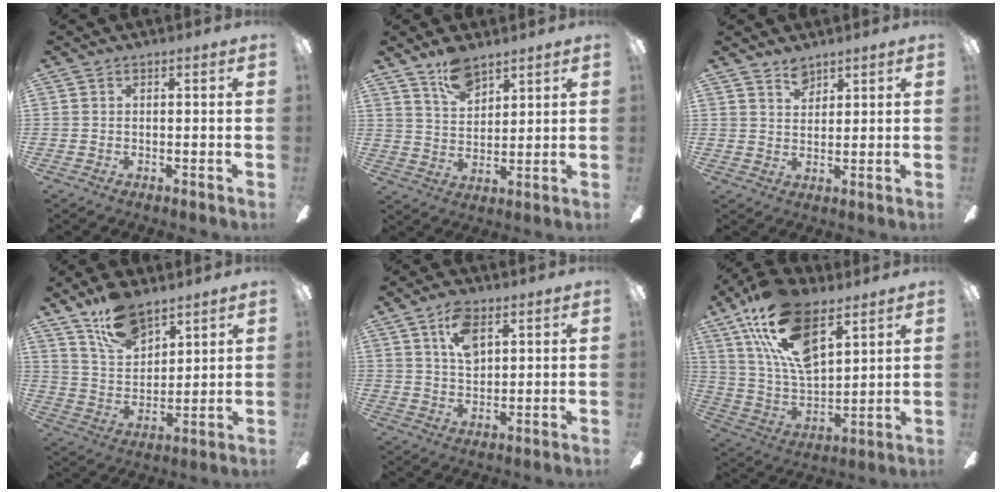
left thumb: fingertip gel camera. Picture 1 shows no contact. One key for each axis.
{"total": 8.6, "fx": 6.4, "fy": 4.1, "fz": 4.0, "tx": -0.065, "ty": -0.029, "tz": 0.115}
{"total": 3.7, "fx": 3.2, "fy": 1.7, "fz": 0.8, "tx": -0.006, "ty": -0.015, "tz": 0.057}
{"total": 13.4, "fx": 9.6, "fy": 6.8, "fz": 6.4, "tx": -0.111, "ty": -0.047, "tz": 0.178}
{"total": 8.3, "fx": 4.0, "fy": 4.6, "fz": 5.6, "tx": -0.094, "ty": -0.001, "tz": 0.071}
{"total": 21.1, "fx": 12.2, "fy": 10.0, "fz": 14.0, "tx": -0.284, "ty": -0.052, "tz": 0.214}